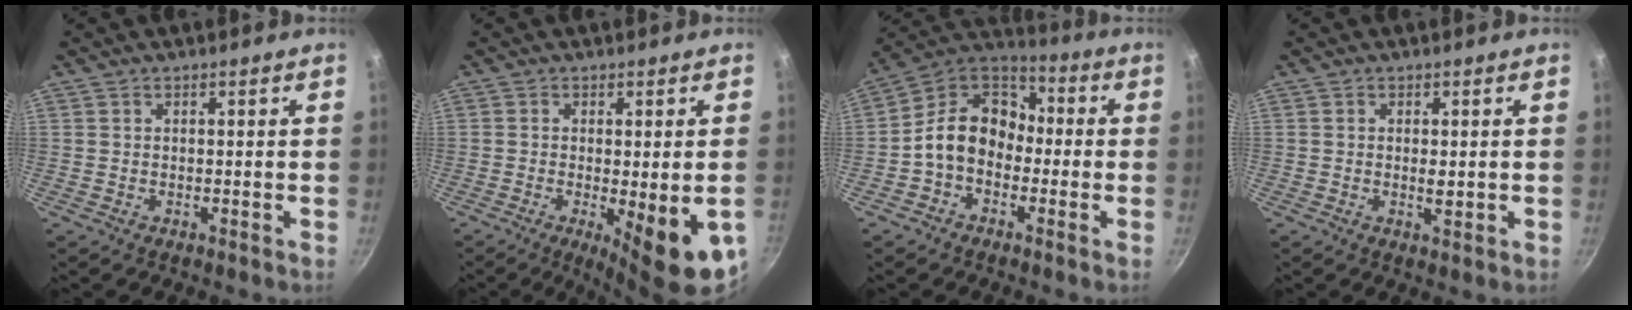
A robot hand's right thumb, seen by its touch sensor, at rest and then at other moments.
{"total": 11.8, "force": [-3.6, 3.1, 10.9], "torque": [-0.140, -0.014, -0.041]}
{"total": 12.4, "force": [-2.3, 9.5, 7.6], "torque": [-0.090, 0.049, -0.068]}
{"total": 2.0, "force": [0.0, 0.8, 1.8], "torque": [-0.032, -0.003, 0.001]}